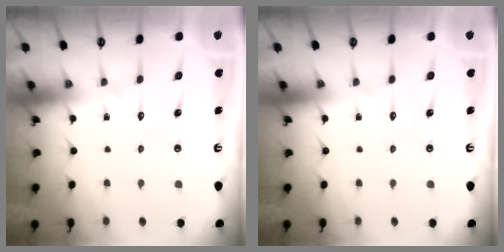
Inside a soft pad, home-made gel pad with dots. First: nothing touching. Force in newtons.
{"total": 0.0}